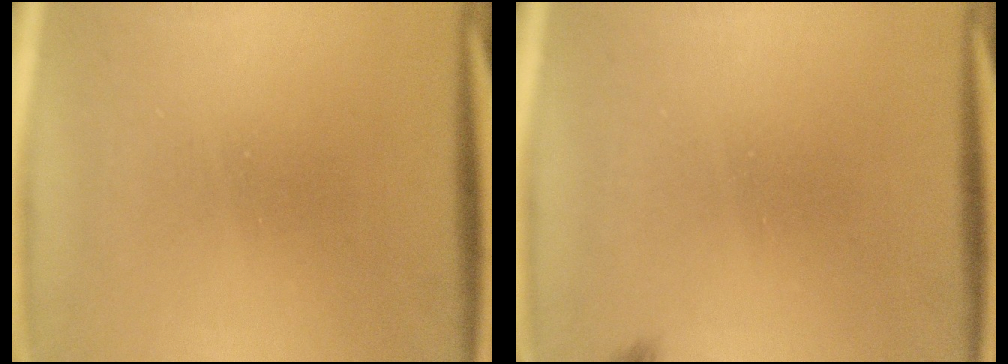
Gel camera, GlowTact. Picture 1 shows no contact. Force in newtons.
{"total": 0.9}